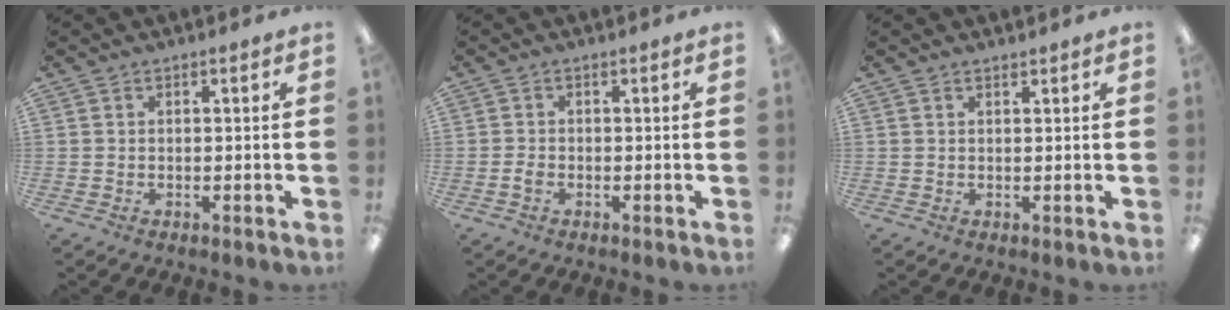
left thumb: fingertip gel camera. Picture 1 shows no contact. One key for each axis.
{"total": 1.2, "fx": -0.5, "fy": 0.7, "fz": 0.8, "tx": -0.014, "ty": 0.002, "tz": -0.009}
{"total": 0.8, "fx": 0.8, "fy": 0.2, "fz": 0.1, "tx": -0.002, "ty": 0.000, "tz": 0.015}